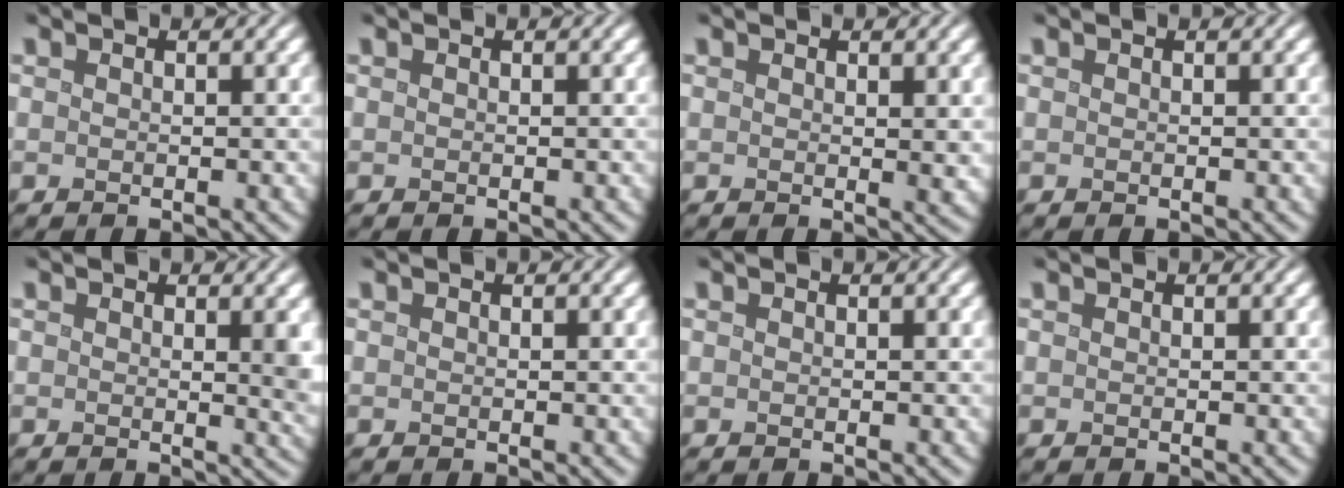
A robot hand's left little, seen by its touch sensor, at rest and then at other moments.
{"total": 0.0}
{"total": 1.0, "force": [0.4, 0.1, 0.9], "torque": [-0.010, -0.004, 0.006]}
{"total": 0.0}
{"total": 2.4, "force": [0.6, 0.7, 2.2], "torque": [-0.018, -0.002, 0.007]}
{"total": 0.0}
{"total": 0.0}
{"total": 0.0}